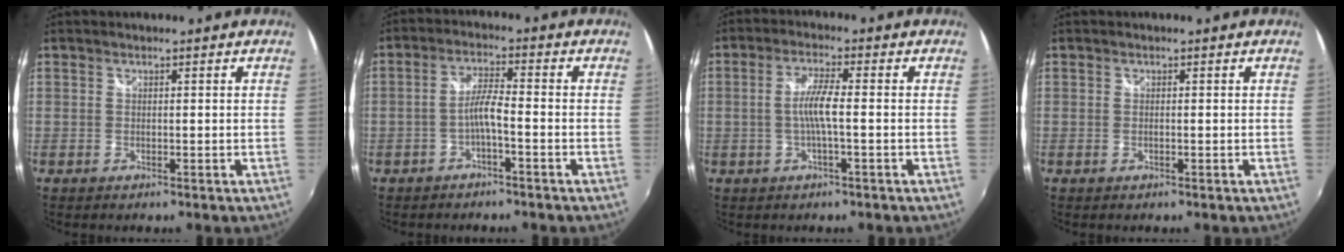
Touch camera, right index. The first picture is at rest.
{"total": 3.8, "force": [-1.9, 0.2, 3.3], "torque": [-0.071, 0.009, -0.036]}
{"total": 4.8, "force": [-0.8, 0.1, 4.7], "torque": [-0.093, 0.003, -0.013]}
{"total": 0.0}